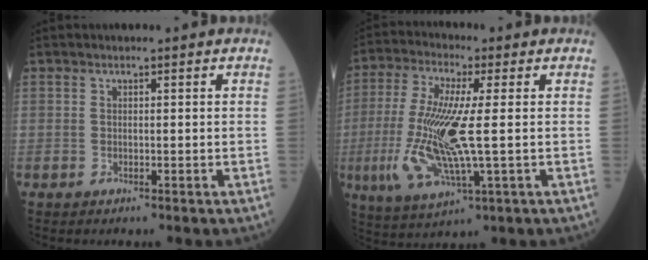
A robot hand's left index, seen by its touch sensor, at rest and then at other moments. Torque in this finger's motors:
{"motor_torque": [1.98, 0.16, 0.62, 0.21]}